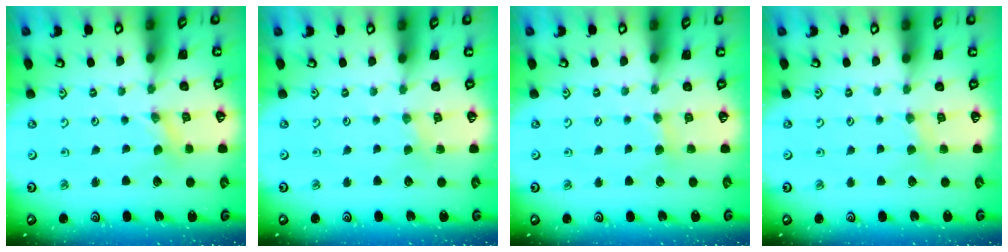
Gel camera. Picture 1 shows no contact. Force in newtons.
{"total": 1.3, "press": 1.2, "slide": 0.3}
{"total": 3.3, "press": 3.3, "slide": 0.4}
{"total": 2.4, "press": 2.4, "slide": 0.4}